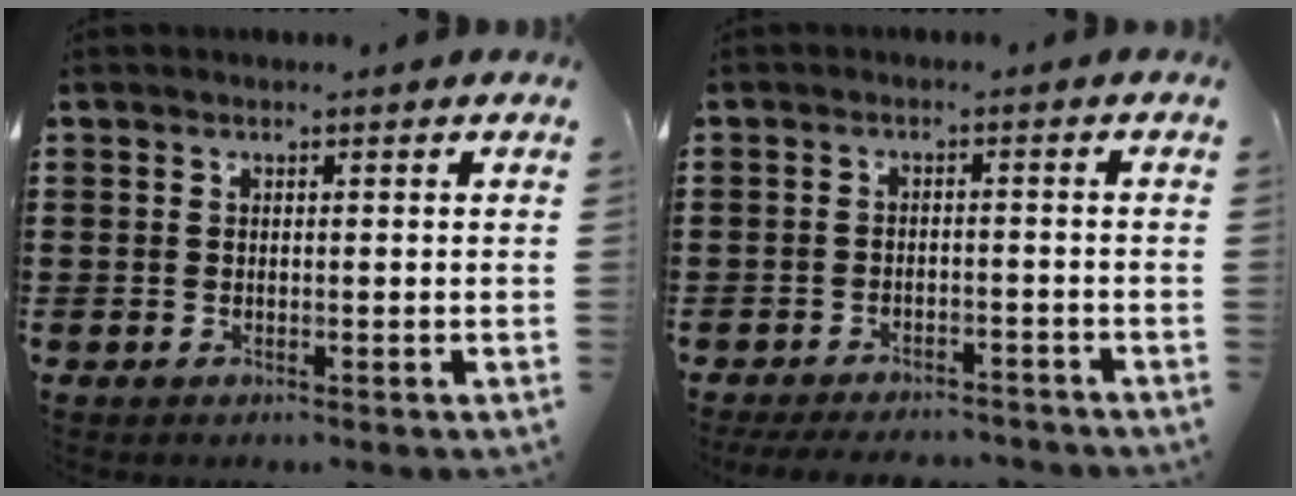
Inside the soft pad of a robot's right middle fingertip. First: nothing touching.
{"total": 3.1, "force": [-3.0, 0.4, 0.4], "torque": [-0.010, 0.002, -0.064]}